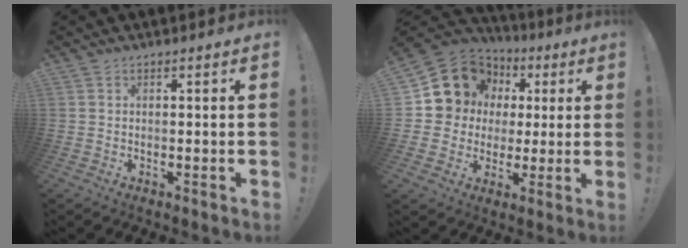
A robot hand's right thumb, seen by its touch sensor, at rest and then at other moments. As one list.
[{"total": 12.7, "force": [4.9, 11.2, 3.4], "torque": [-0.047, -0.032, 0.114]}]